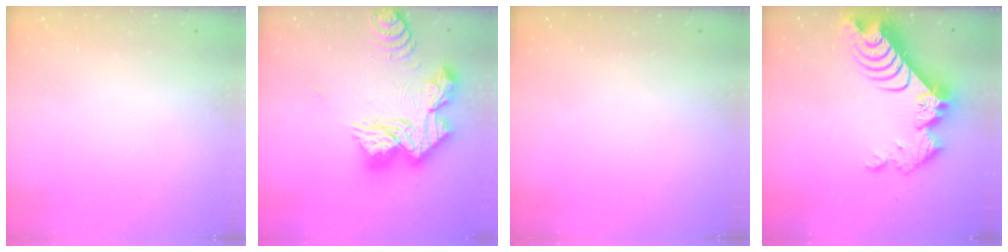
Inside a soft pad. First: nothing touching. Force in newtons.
{"total": 19.9, "press": 19.8, "slide": 1.7}
{"total": 0.0}
{"total": 14.6, "press": 14.5, "slide": 1.5}